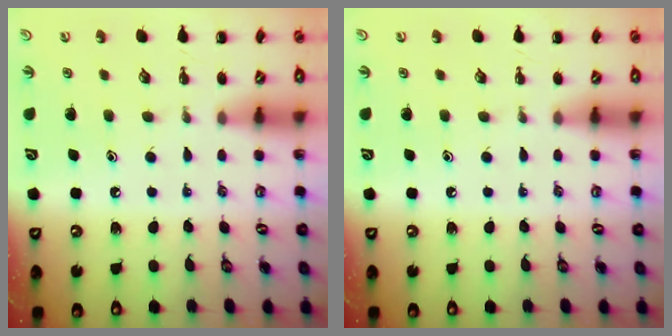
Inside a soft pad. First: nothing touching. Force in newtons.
{"total": 0.0}